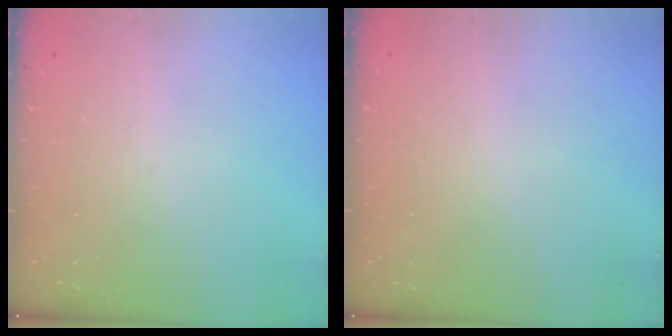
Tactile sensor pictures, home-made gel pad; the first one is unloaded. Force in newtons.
{"total": 2.6, "press": 2.6, "slide": 0.2}